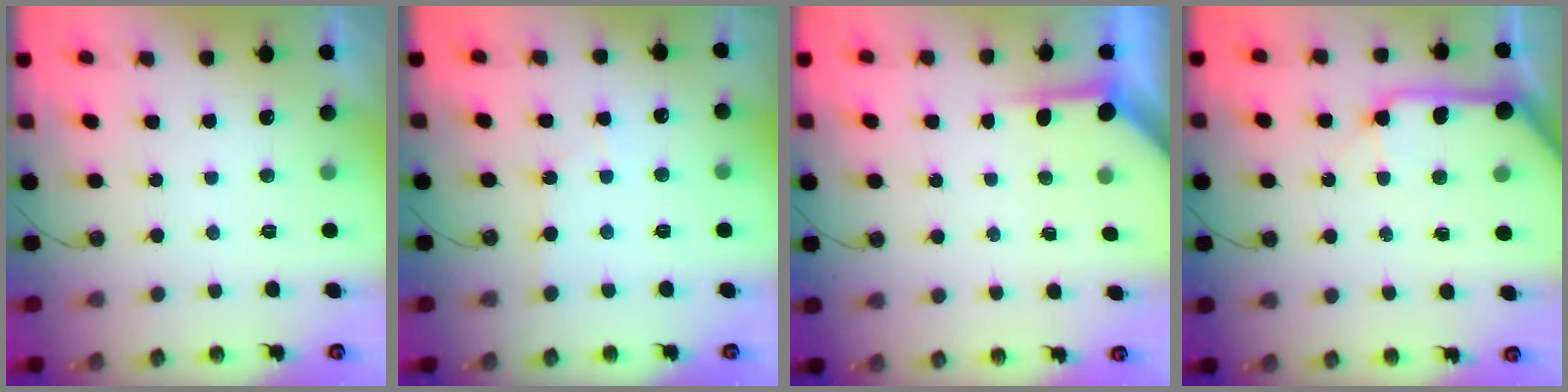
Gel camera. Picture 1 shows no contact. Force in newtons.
{"total": 3.0, "press": 2.9, "slide": 0.5}
{"total": 3.8, "press": 3.8, "slide": 0.2}
{"total": 13.2, "press": 13.1, "slide": 2.1}